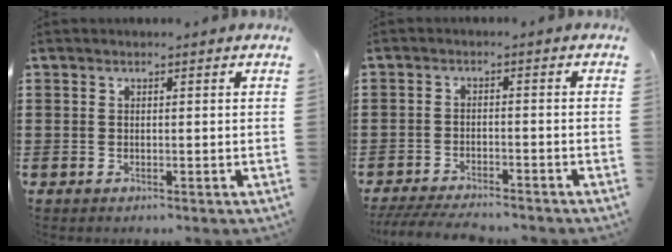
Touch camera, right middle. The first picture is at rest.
{"total": 3.9, "force": [-3.8, 0.3, 1.0], "torque": [-0.024, -0.005, -0.077]}